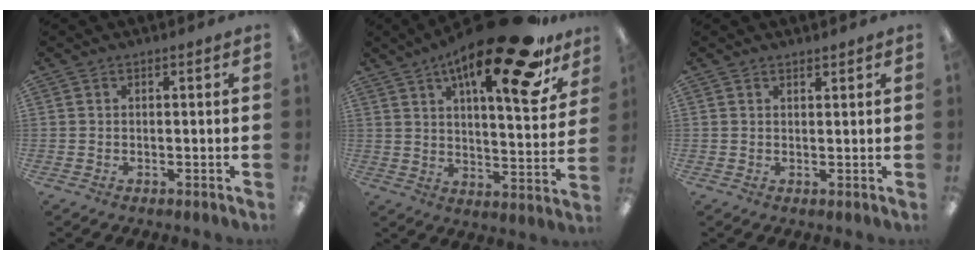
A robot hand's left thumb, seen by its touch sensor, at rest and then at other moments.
{"total": 23.8, "force": [15.1, 6.3, 17.3], "torque": [-0.266, -0.085, 0.237]}
{"total": 1.3, "force": [1.3, 0.3, 0.2], "torque": [-0.005, -0.002, 0.024]}